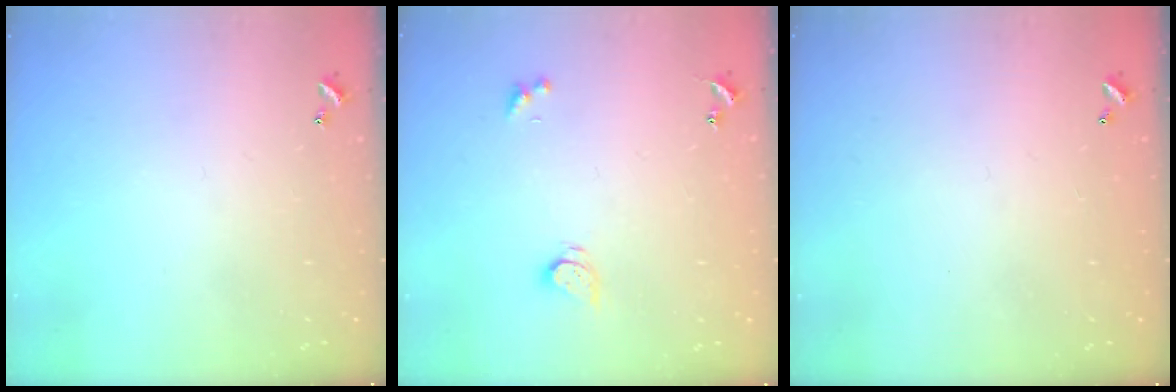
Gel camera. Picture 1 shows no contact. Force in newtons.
{"total": 2.6, "press": 2.5, "slide": 0.3}
{"total": 2.9, "press": 2.9, "slide": 0.1}